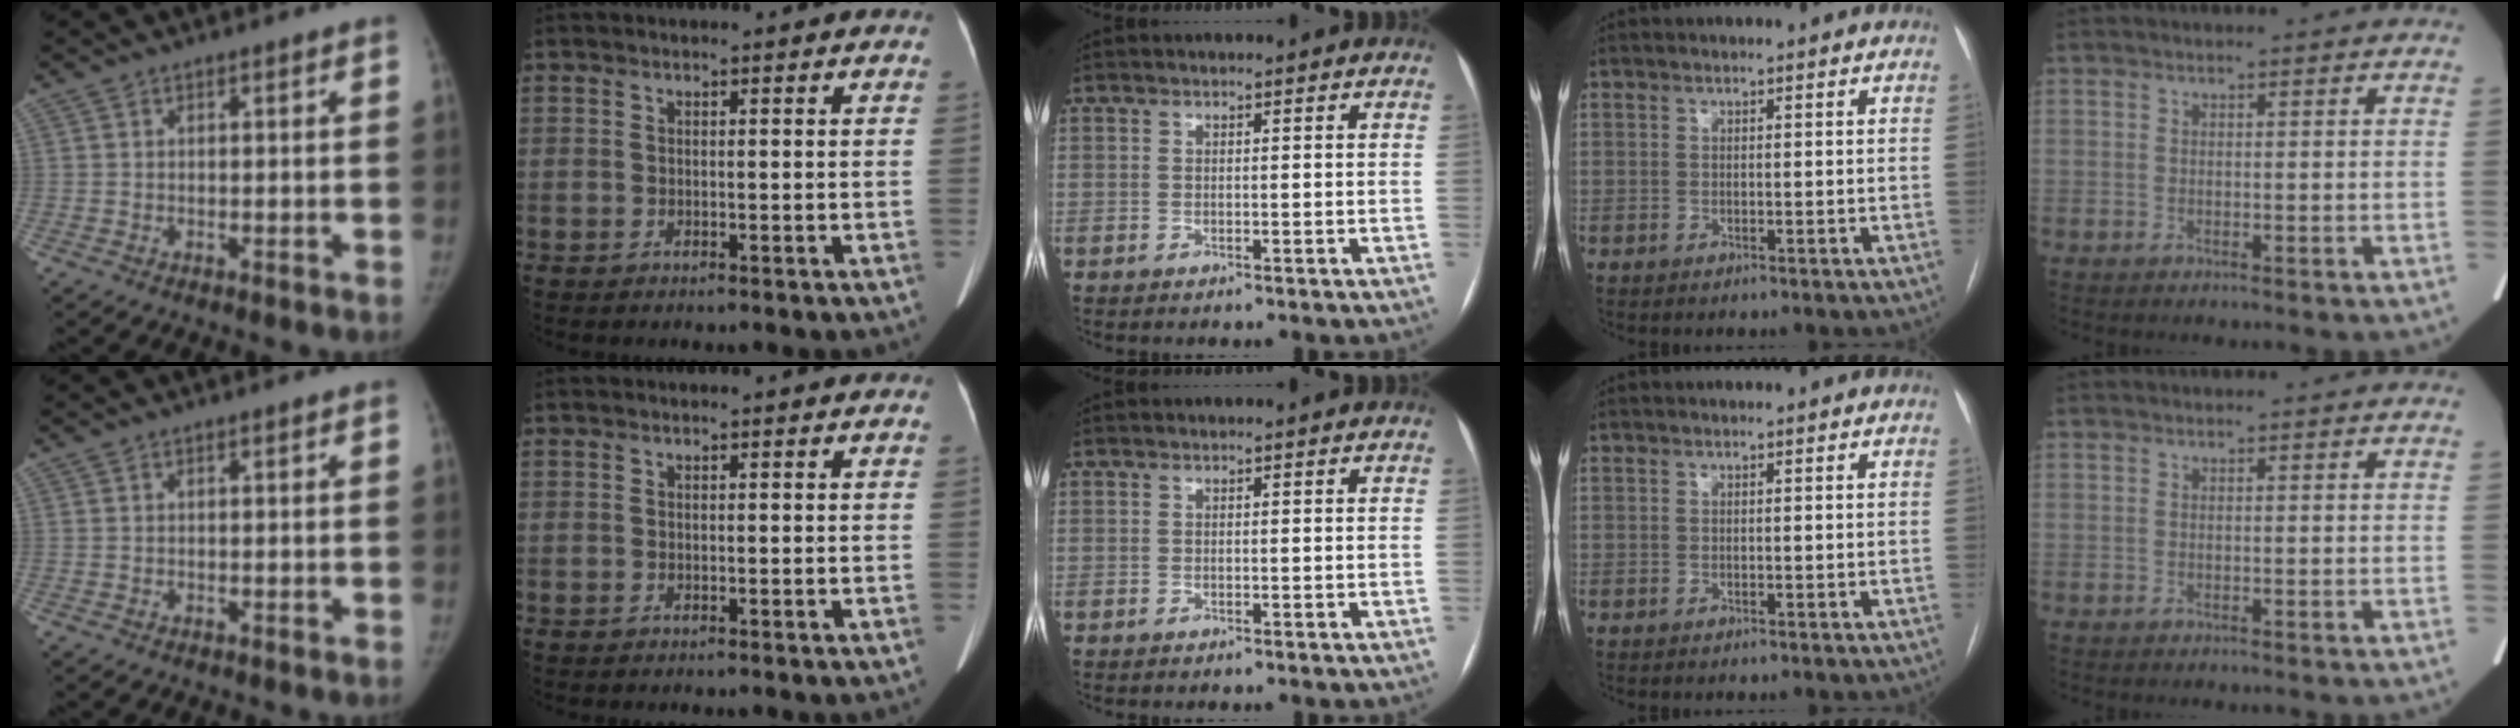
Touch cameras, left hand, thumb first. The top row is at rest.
{}